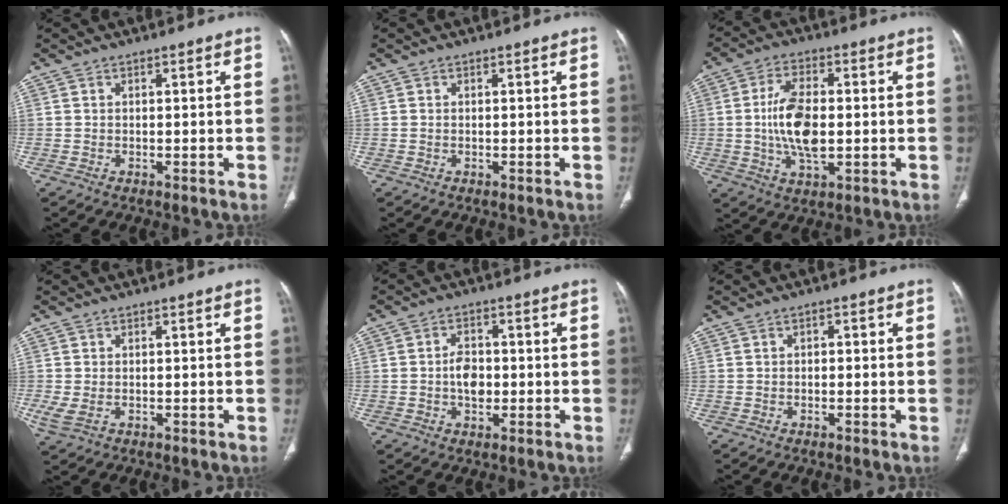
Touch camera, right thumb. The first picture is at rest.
{"total": 0.0}
{"total": 11.1, "force": [-0.4, 5.6, 9.6], "torque": [-0.180, 0.003, -0.007]}
{"total": 2.9, "force": [-0.5, 1.9, 2.2], "torque": [-0.065, -0.001, -0.003]}
{"total": 4.9, "force": [-0.6, 3.4, 3.5], "torque": [-0.047, 0.012, -0.014]}
{"total": 0.9, "force": [-0.3, 0.7, 0.5], "torque": [0.006, 0.002, -0.010]}